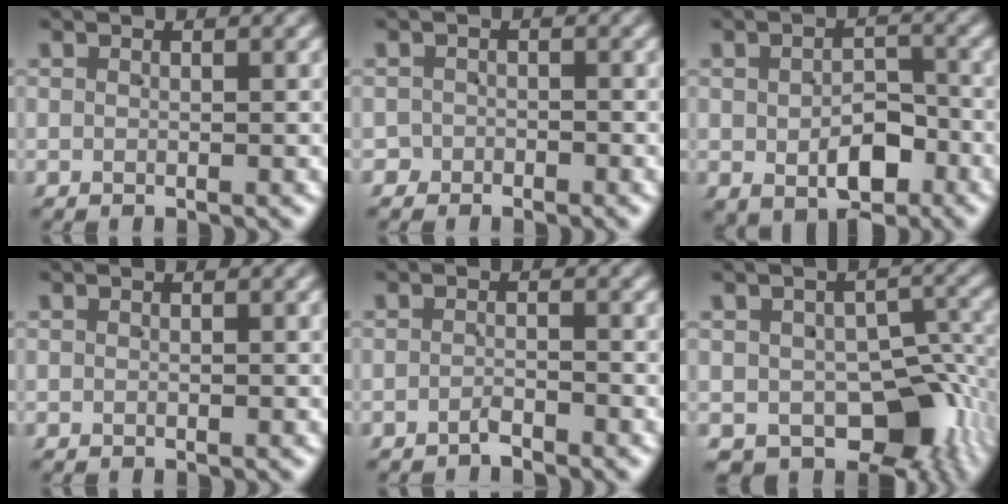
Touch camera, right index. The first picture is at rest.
{"total": 1.8, "force": [-1.3, 1.1, -0.7], "torque": [0.019, -0.005, -0.025]}
{"total": 4.7, "force": [-1.3, 3.1, 3.3], "torque": [-0.037, -0.016, -0.010]}
{"total": 0.0}
{"total": 1.6, "force": [-1.6, 0.1, 0.0], "torque": [0.007, 0.001, -0.032]}
{"total": 14.2, "force": [-7.1, 9.6, 7.7], "torque": [-0.117, -0.070, -0.084]}